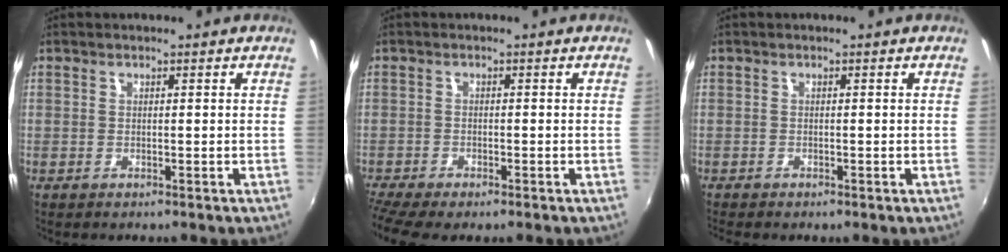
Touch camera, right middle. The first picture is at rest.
{"total": 5.4, "force": [-4.5, 0.6, 2.9], "torque": [-0.075, -0.033, -0.081]}
{"total": 1.4, "force": [-1.1, 0.3, 0.8], "torque": [-0.016, -0.007, -0.018]}